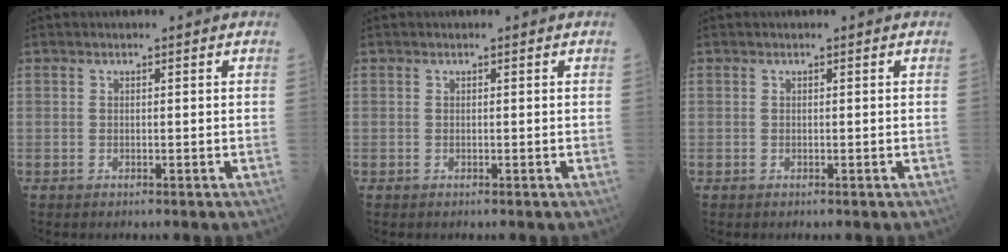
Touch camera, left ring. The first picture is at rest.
{"total": 0.0}
{"total": 0.0}